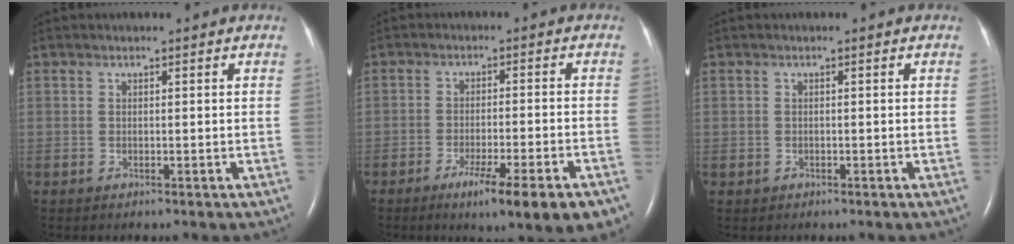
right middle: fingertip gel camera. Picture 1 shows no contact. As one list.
[{"total": 12.0, "force": [-7.6, 0.9, 9.3], "torque": [-0.097, -0.017, -0.105]}, {"total": 0.6, "force": [-0.2, 0.5, 0.1], "torque": [-0.004, 0.003, -0.002]}]